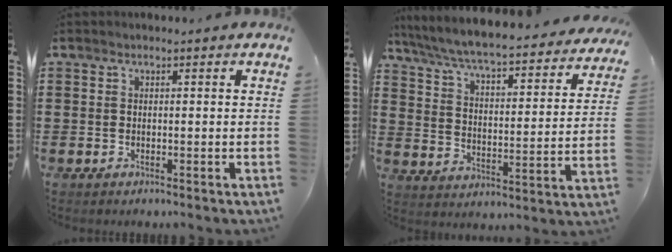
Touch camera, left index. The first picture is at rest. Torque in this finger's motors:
{"motor_torque": [2.14, 0.00, 1.05, 0.21]}